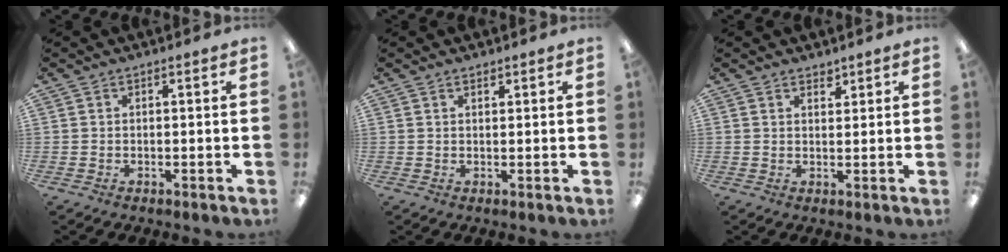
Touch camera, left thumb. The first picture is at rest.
{"total": 1.1, "force": [1.0, 0.4, 0.3], "torque": [-0.006, -0.001, 0.019]}
{"total": 2.0, "force": [1.8, 0.8, 0.4], "torque": [0.008, -0.013, 0.031]}